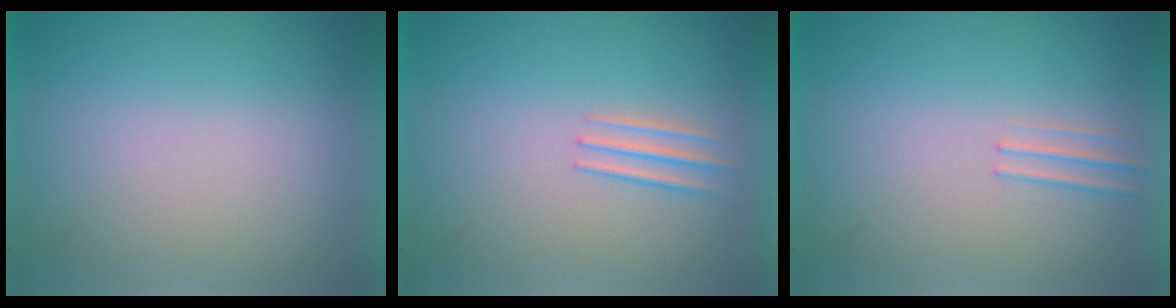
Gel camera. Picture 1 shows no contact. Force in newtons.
{"total": 1.8}
{"total": 1.2}